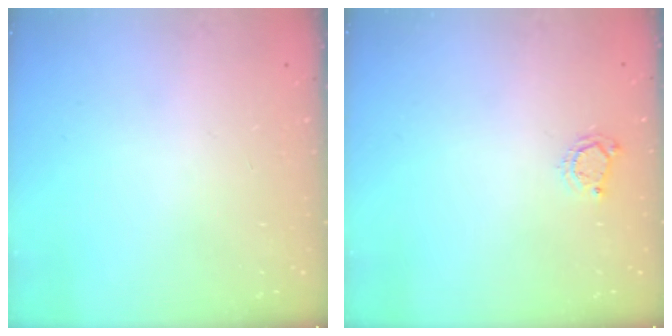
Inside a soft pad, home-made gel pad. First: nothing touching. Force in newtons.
{"total": 4.0, "press": 3.9, "slide": 0.5}